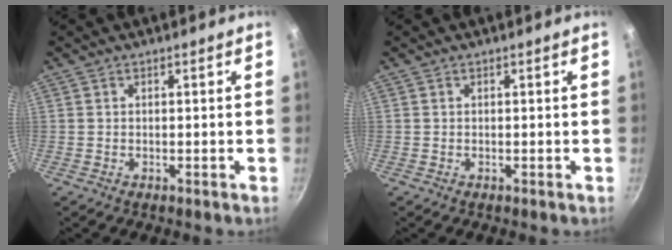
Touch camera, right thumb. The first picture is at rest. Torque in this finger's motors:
{"motor_torque": [0.00, 0.00, 0.00, 0.00, 0.00]}